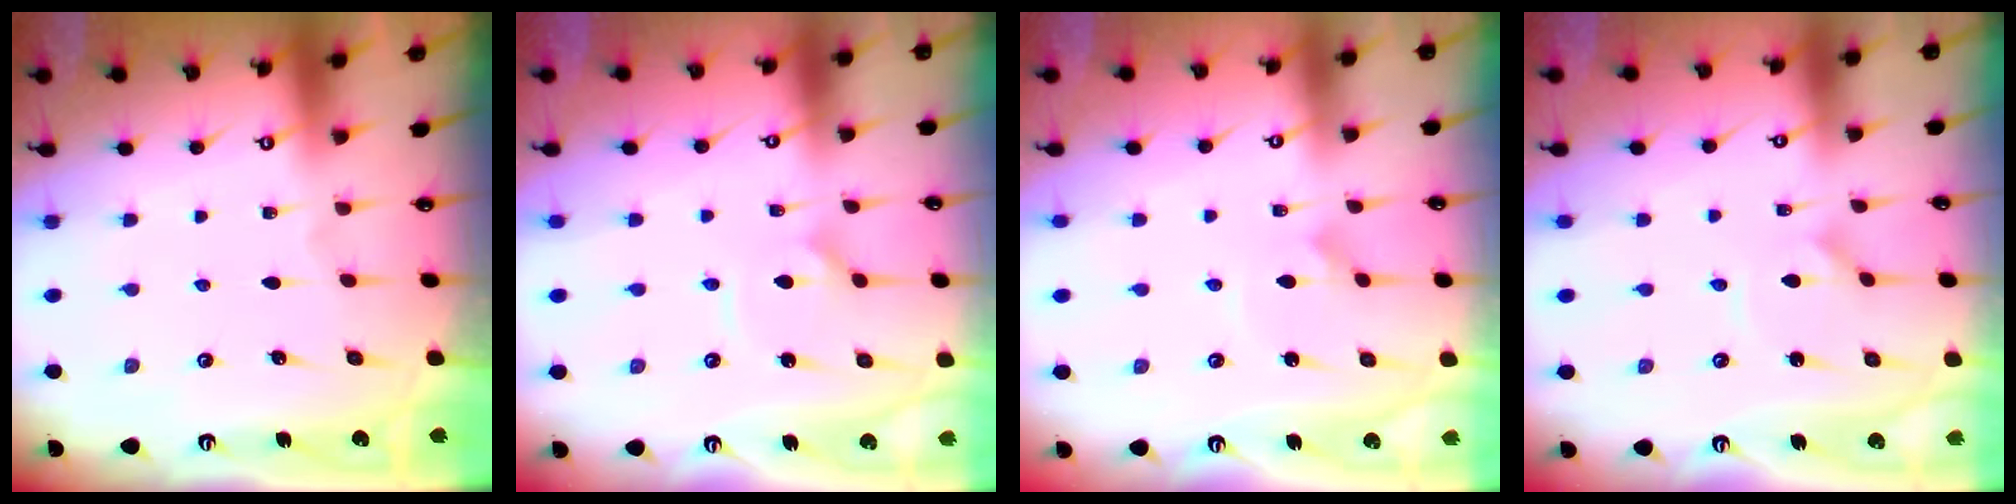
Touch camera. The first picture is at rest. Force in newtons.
{"total": 2.1, "press": 2.1, "slide": 0.6}
{"total": 2.3, "press": 2.3, "slide": 0.1}
{"total": 0.8, "press": 0.8, "slide": 0.2}